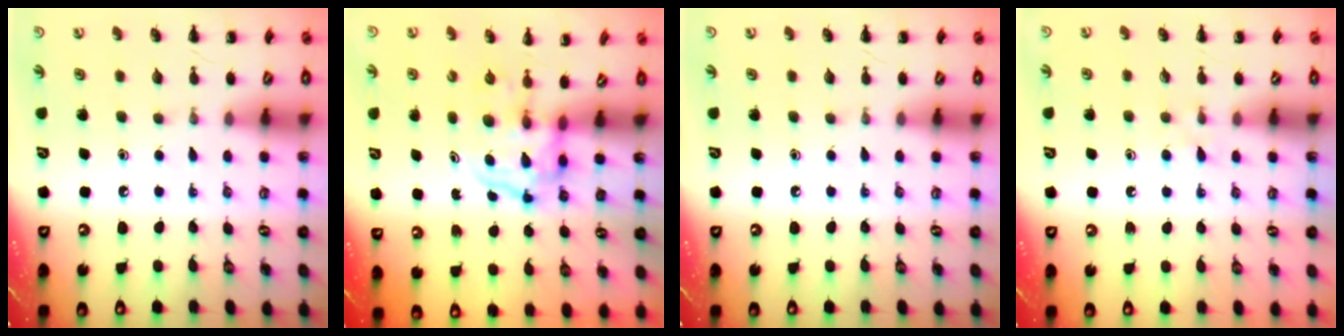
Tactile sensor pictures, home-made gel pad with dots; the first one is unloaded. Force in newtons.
{"total": 3.6, "press": 3.5, "slide": 0.5}
{"total": 0.0}
{"total": 4.8, "press": 4.5, "slide": 1.7}